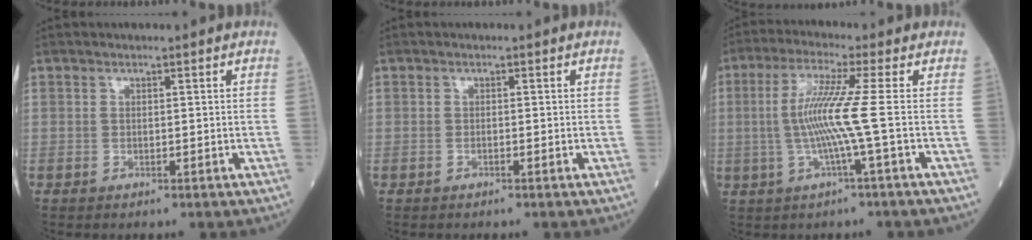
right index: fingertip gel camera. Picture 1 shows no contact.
{"total": 0.0}
{"total": 7.6, "force": [-0.6, -1.6, 7.4], "torque": [-0.157, 0.003, -0.011]}